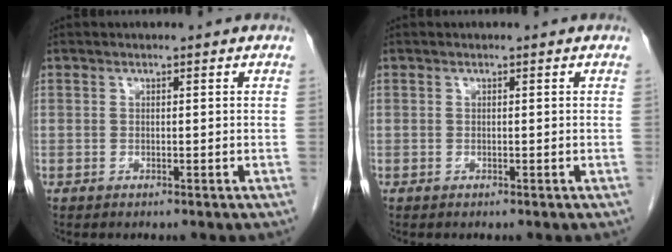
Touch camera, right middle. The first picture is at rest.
{"total": 0.0}